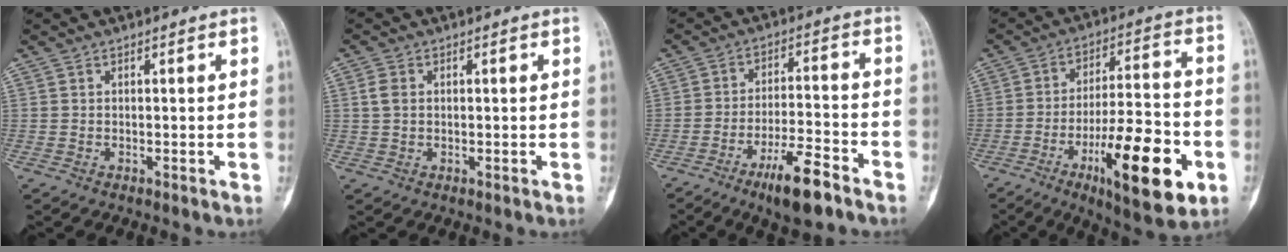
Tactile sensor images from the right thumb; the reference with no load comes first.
{"total": 2.7, "force": [0.5, 2.0, 1.8], "torque": [-0.037, 0.003, 0.011]}
{"total": 10.5, "force": [-6.9, 2.4, 7.5], "torque": [-0.125, 0.038, -0.114]}
{"total": 20.6, "force": [-7.8, 6.3, 18.0], "torque": [-0.271, 0.030, -0.115]}